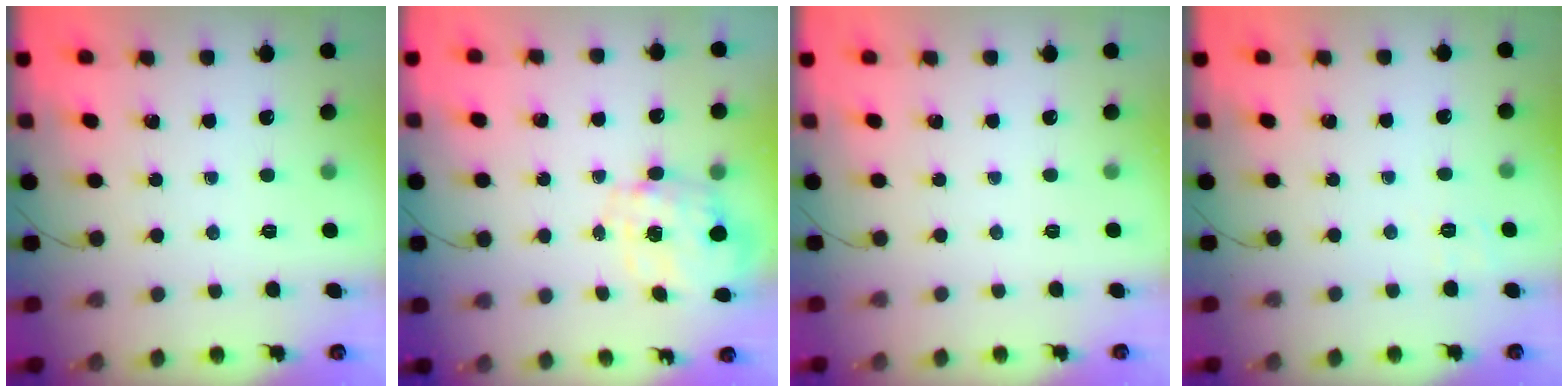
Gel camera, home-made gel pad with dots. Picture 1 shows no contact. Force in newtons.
{"total": 2.7, "press": 2.6, "slide": 0.8}
{"total": 2.5, "press": 2.4, "slide": 0.5}
{"total": 1.9, "press": 0.8, "slide": 1.7}